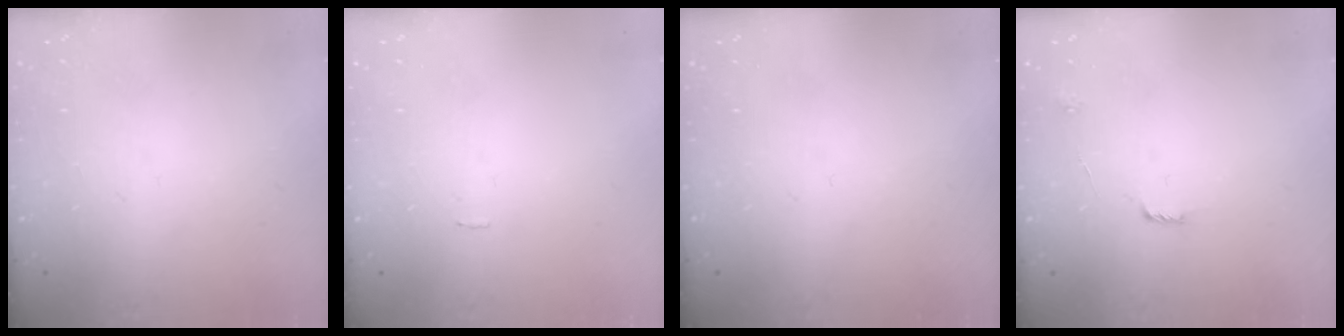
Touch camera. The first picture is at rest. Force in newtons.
{"total": 0.0}
{"total": 0.0}
{"total": 5.5, "press": 5.5, "slide": 0.4}